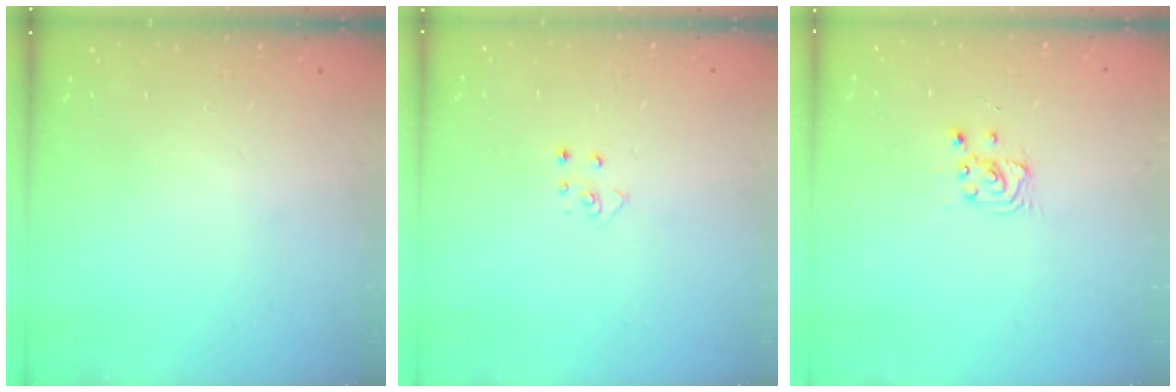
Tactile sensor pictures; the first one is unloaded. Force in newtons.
{"total": 4.1, "press": 4.1, "slide": 0.4}
{"total": 2.9, "press": 2.9, "slide": 0.4}